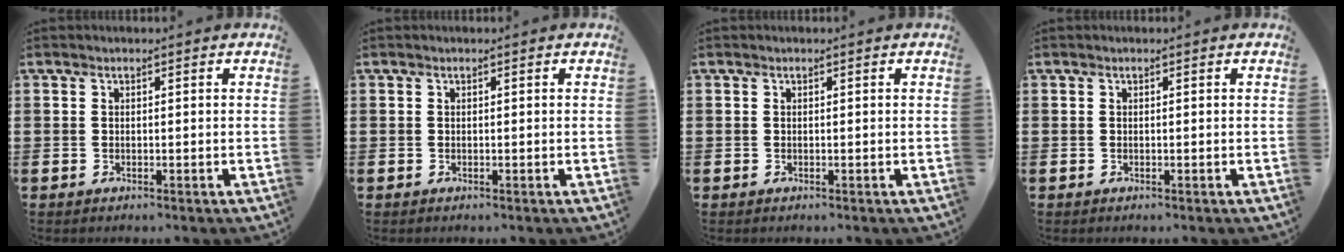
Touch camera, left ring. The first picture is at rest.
{"total": 0.0}
{"total": 0.0}
{"total": 0.0}